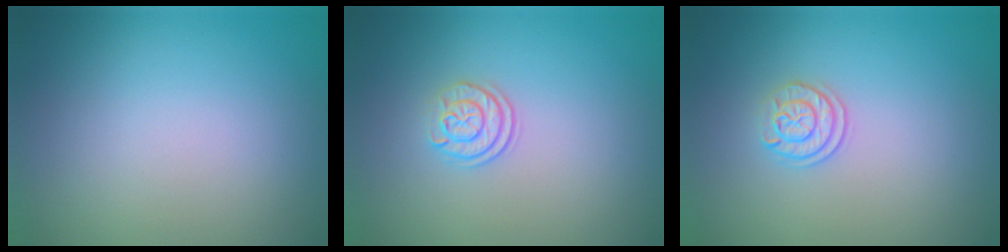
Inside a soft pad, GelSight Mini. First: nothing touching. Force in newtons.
{"total": 2.1, "press": 1.7, "slide": 1.3}
{"total": 2.0, "press": 1.8, "slide": 0.9}